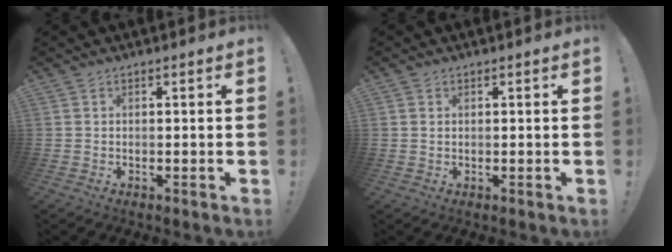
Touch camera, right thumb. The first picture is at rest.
{"total": 0.6, "force": [0.4, 0.4, 0.2], "torque": [-0.005, 0.001, 0.007]}